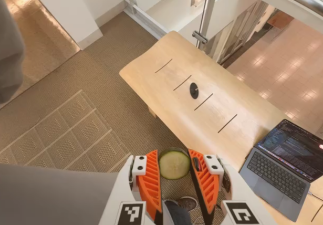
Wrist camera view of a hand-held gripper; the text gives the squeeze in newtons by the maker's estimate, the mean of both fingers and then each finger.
{"total": 8.0, "left": 8.1, "right": 8.0}